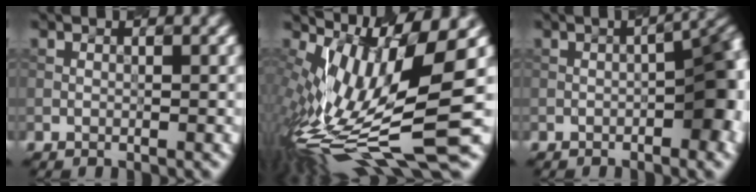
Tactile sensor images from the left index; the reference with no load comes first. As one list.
[{"total": 13.5, "force": [-1.5, 3.9, 12.8], "torque": [-0.255, 0.007, -0.014]}, {"total": 6.6, "force": [-1.7, 2.2, 6.0], "torque": [-0.068, 0.006, -0.022]}]